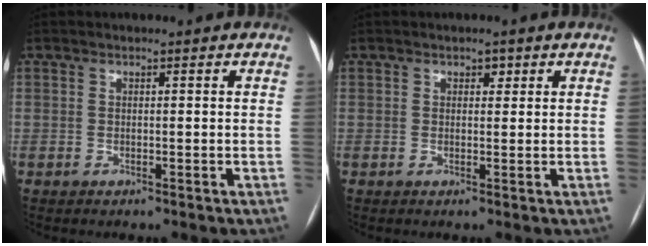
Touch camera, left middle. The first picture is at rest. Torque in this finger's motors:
{"motor_torque": [-0.01, 0.04, 0.01, -0.01]}